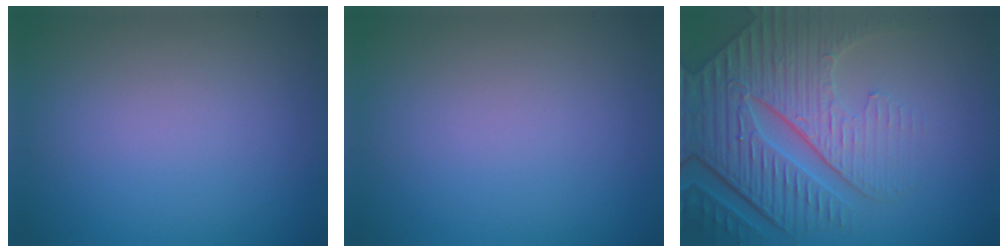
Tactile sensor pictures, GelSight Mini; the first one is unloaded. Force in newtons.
{"total": 0.0}
{"total": 8.9, "press": 6.1, "slide": 6.5}